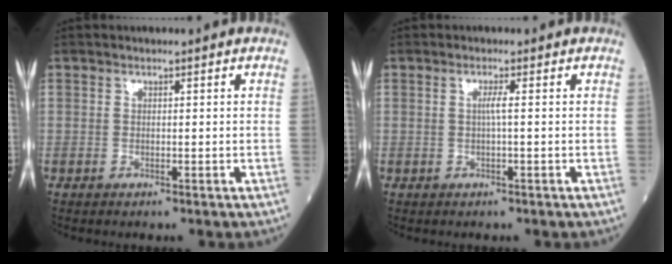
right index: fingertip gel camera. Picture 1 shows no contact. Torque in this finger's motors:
{"motor_torque": [0.31, 0.00, 0.15, 0.04]}